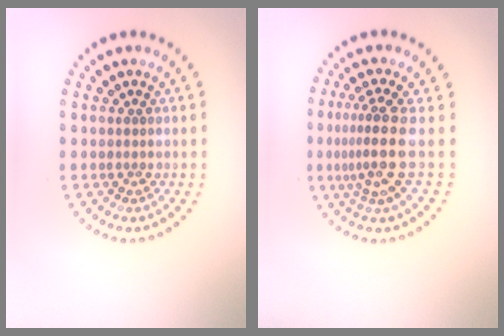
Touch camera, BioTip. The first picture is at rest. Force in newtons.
{"total": 3.9, "press": 2.6, "slide": 2.9}